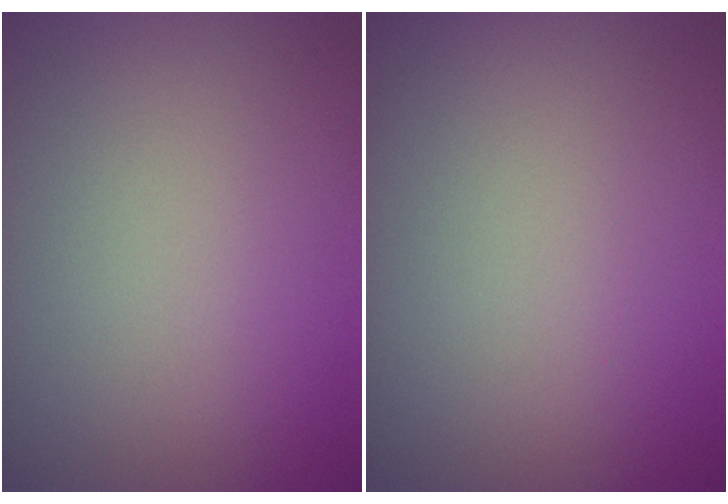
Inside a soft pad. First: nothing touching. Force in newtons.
{"total": 0.0}